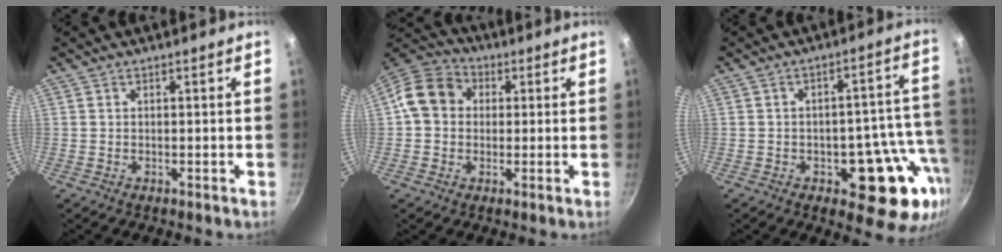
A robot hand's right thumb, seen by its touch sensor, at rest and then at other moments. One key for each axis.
{"total": 9.9, "fx": 1.1, "fy": 8.4, "fz": 5.1, "tx": -0.067, "ty": 0.026, "tz": -0.002}
{"total": 15.4, "fx": -5.1, "fy": 7.9, "fz": 12.3, "tx": -0.084, "ty": 0.030, "tz": -0.062}